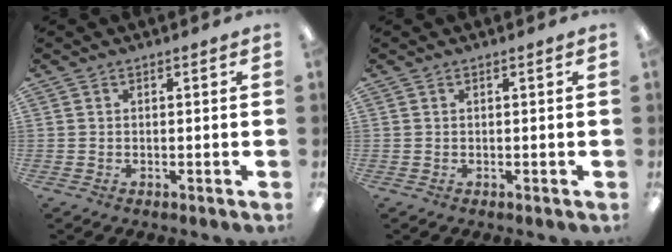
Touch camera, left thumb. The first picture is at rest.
{"total": 0.6, "force": [0.0, -0.1, 0.6], "torque": [-0.008, -0.003, 0.000]}